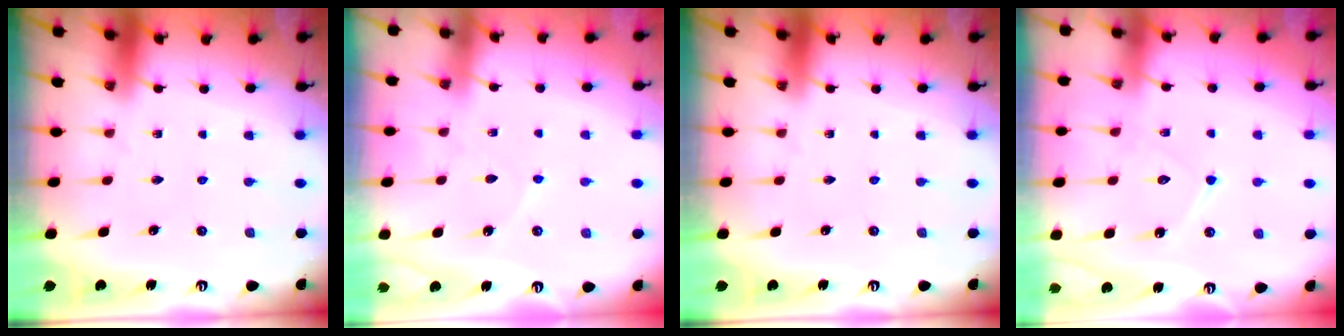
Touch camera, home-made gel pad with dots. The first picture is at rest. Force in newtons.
{"total": 3.2, "press": 3.1, "slide": 0.4}
{"total": 0.0}
{"total": 10.8, "press": 10.7, "slide": 1.0}